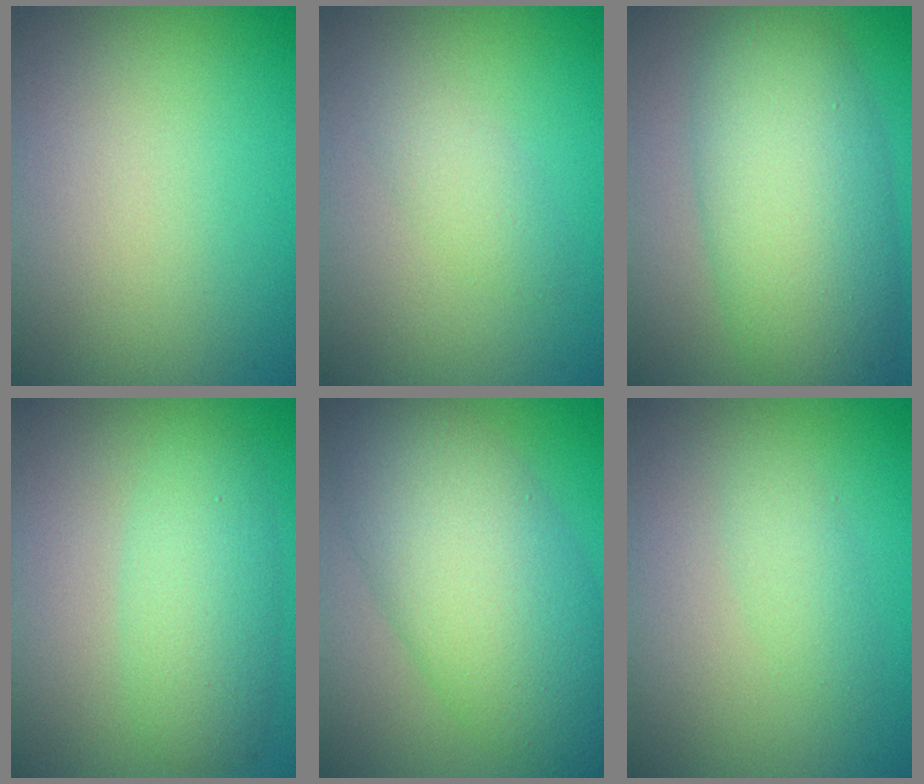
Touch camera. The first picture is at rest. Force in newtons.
{"total": 1.8, "press": 1.8, "slide": 0.1}
{"total": 9.1, "press": 9.1, "slide": 0.0}
{"total": 4.1, "press": 4.1, "slide": 0.2}
{"total": 10.4, "press": 10.4, "slide": 0.2}
{"total": 1.7, "press": 1.7, "slide": 0.1}